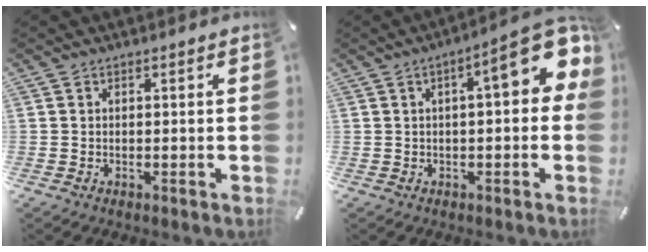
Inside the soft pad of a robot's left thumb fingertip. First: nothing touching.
{"total": 13.6, "force": [4.4, 4.0, 12.2], "torque": [-0.160, -0.030, 0.066]}